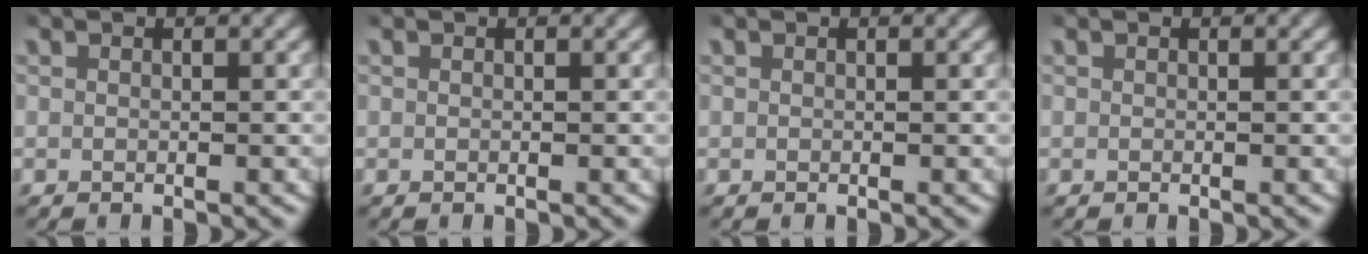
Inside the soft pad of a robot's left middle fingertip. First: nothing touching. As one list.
[{"total": 0.0}, {"total": 0.0}, {"total": 0.0}]